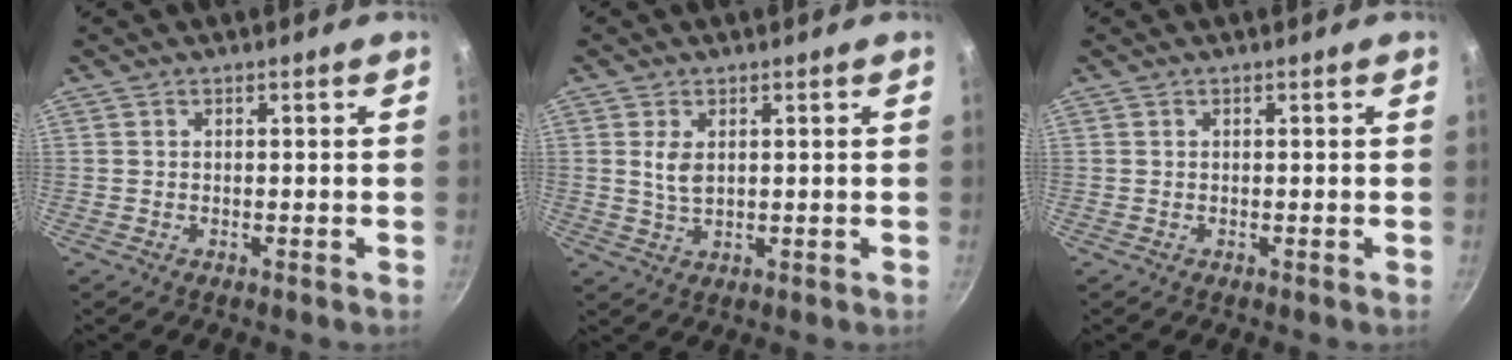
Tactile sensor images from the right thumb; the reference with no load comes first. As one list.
[{"total": 3.7, "force": [1.0, 2.1, 2.9], "torque": [-0.051, -0.008, 0.022]}, {"total": 0.0}]